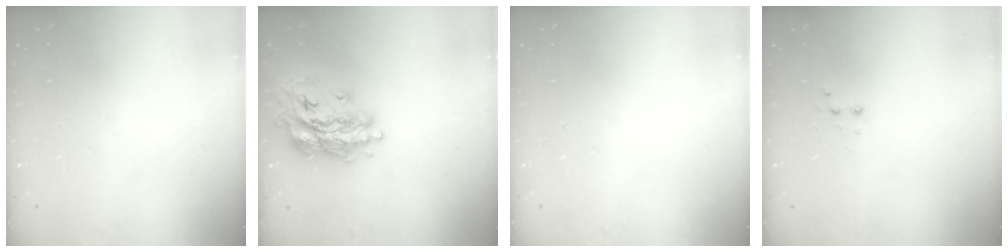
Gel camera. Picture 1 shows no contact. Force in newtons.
{"total": 17.4, "press": 17.4, "slide": 1.4}
{"total": 0.0}
{"total": 2.5, "press": 2.4, "slide": 0.8}